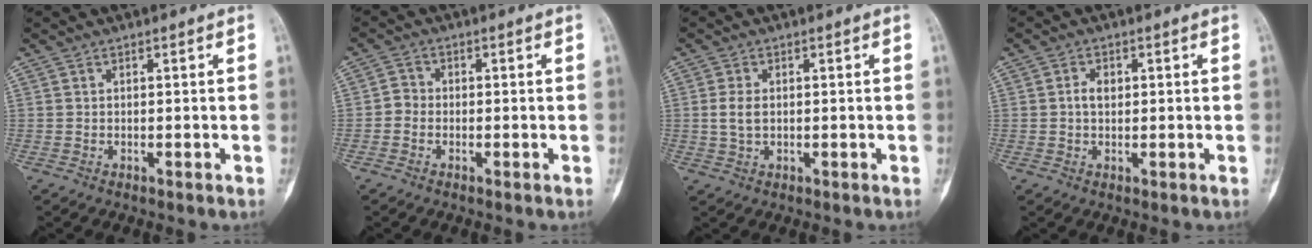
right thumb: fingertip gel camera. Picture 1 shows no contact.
{"total": 2.3, "force": [-0.7, 2.0, 0.8], "torque": [-0.001, 0.009, -0.024]}
{"total": 3.3, "force": [0.2, 2.0, 2.6], "torque": [-0.055, 0.002, 0.004]}
{"total": 2.5, "force": [0.3, 1.7, 1.8], "torque": [-0.029, 0.006, 0.003]}